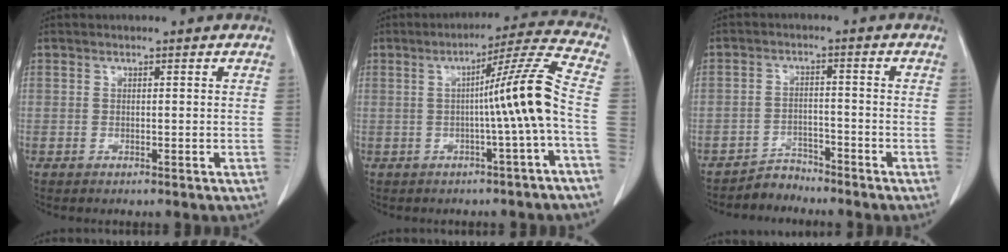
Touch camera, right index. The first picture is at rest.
{"total": 9.7, "force": [-1.4, -2.2, 9.4], "torque": [-0.135, 0.015, -0.020]}
{"total": 3.2, "force": [-3.0, 0.8, -0.7], "torque": [0.019, -0.004, -0.052]}